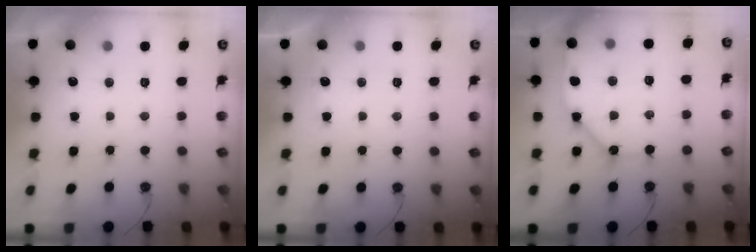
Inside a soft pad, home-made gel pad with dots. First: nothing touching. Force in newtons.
{"total": 2.2, "press": 2.2, "slide": 0.3}
{"total": 13.6, "press": 13.5, "slide": 1.4}